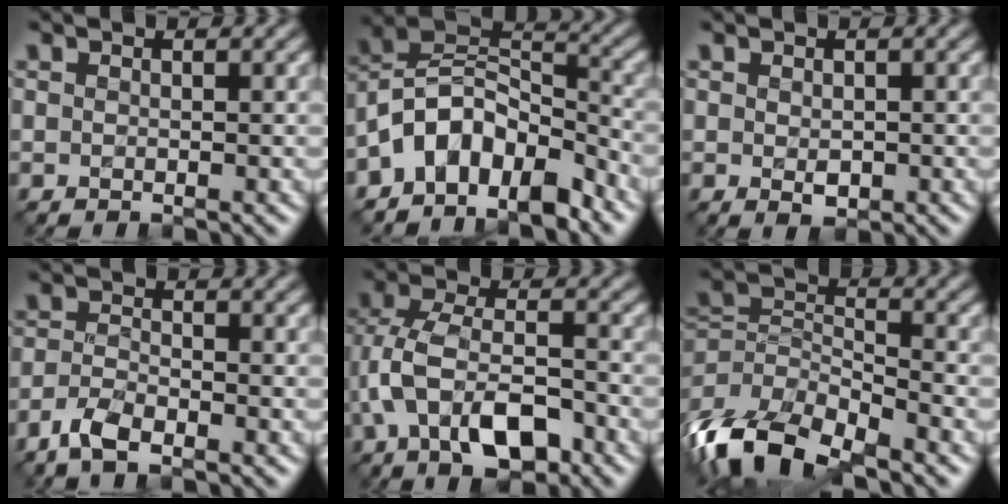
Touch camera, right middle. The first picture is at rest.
{"total": 7.7, "force": [-4.8, 4.1, 4.4], "torque": [-0.056, 0.012, -0.102]}
{"total": 1.1, "force": [-0.1, 0.7, 0.9], "torque": [-0.013, -0.004, 0.002]}
{"total": 3.0, "force": [-2.2, 0.9, 1.8], "torque": [-0.041, 0.000, -0.055]}
{"total": 8.0, "force": [-2.6, 4.5, 6.1], "torque": [-0.123, 0.009, -0.055]}
{"total": 9.3, "force": [-6.0, 4.3, 5.7], "torque": [-0.119, -0.012, -0.125]}